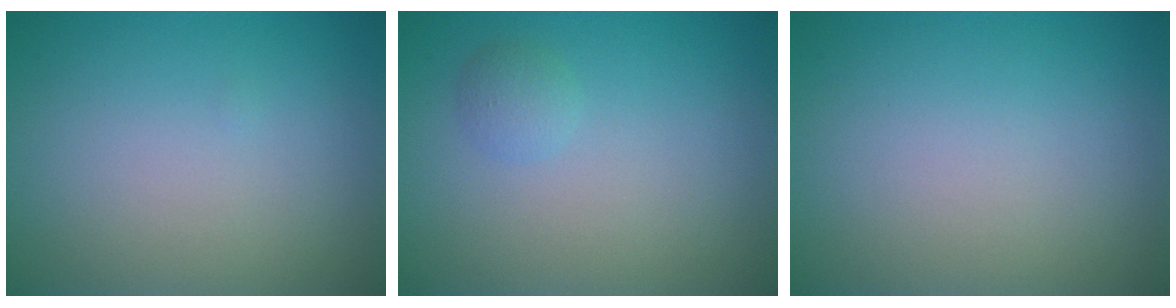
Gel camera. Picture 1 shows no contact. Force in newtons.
{"total": 1.2, "press": 1.2, "slide": 0.0}
{"total": 0.0}